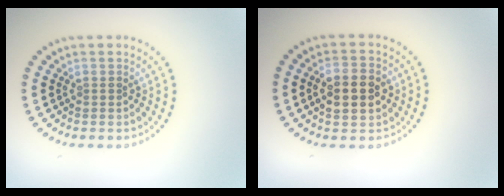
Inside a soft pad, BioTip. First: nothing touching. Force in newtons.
{"total": 4.8, "press": 4.8, "slide": 0.3}